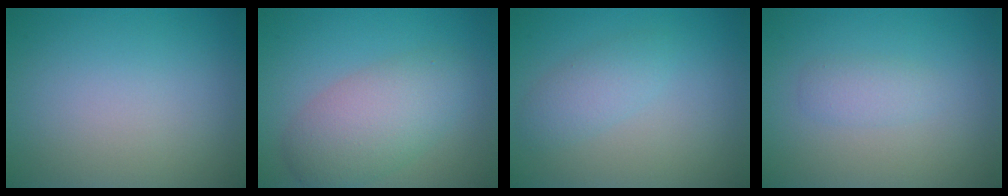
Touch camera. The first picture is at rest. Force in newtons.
{"total": 5.4, "press": 5.4, "slide": 0.3}
{"total": 2.1, "press": 2.1, "slide": 0.1}
{"total": 1.4, "press": 1.4, "slide": 0.0}